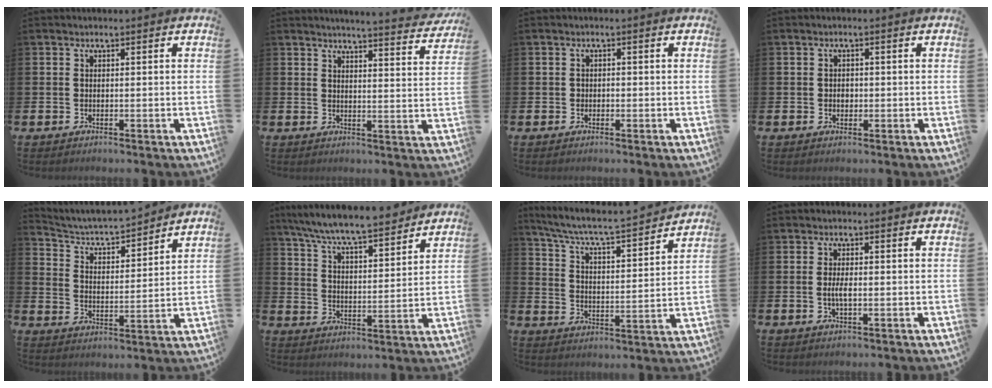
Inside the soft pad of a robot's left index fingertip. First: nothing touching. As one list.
[{"total": 4.4, "force": [4.4, -0.4, 0.7], "torque": [-0.010, -0.037, 0.071]}, {"total": 0.8, "force": [-0.2, 0.7, 0.2], "torque": [-0.001, 0.004, -0.006]}, {"total": 1.2, "force": [-0.1, 1.0, 0.6], "torque": [0.000, 0.003, -0.006]}, {"total": 4.8, "force": [4.7, 0.8, 1.0], "torque": [-0.052, -0.039, 0.075]}, {"total": 8.1, "force": [7.7, 0.5, 2.4], "torque": [-0.082, -0.051, 0.137]}, {"total": 6.4, "force": [6.0, 0.3, 2.3], "torque": [-0.076, -0.049, 0.097]}, {"total": 2.2, "force": [-0.2, 0.7, 2.1], "torque": [-0.033, -0.002, -0.006]}]